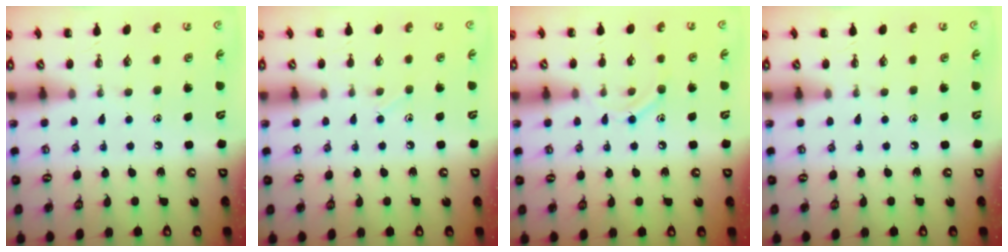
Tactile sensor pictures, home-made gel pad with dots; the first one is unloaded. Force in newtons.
{"total": 3.3, "press": 3.1, "slide": 1.1}
{"total": 8.3, "press": 8.2, "slide": 1.2}
{"total": 0.0}